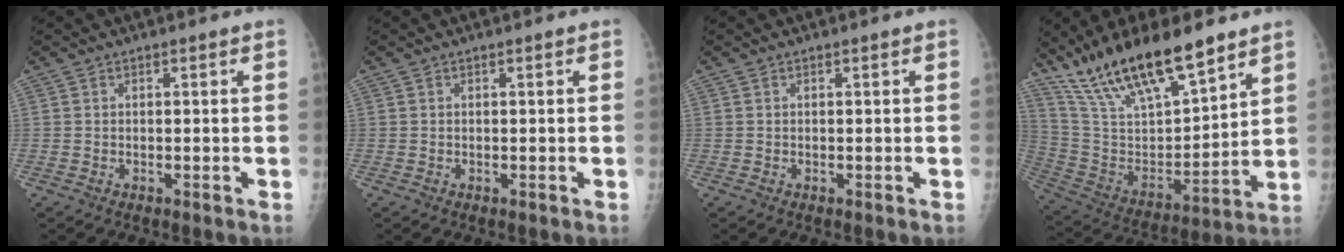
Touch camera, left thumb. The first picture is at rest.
{"total": 0.0}
{"total": 0.0}
{"total": 22.2, "force": [16.3, 6.4, 13.6], "torque": [-0.226, -0.061, 0.307]}